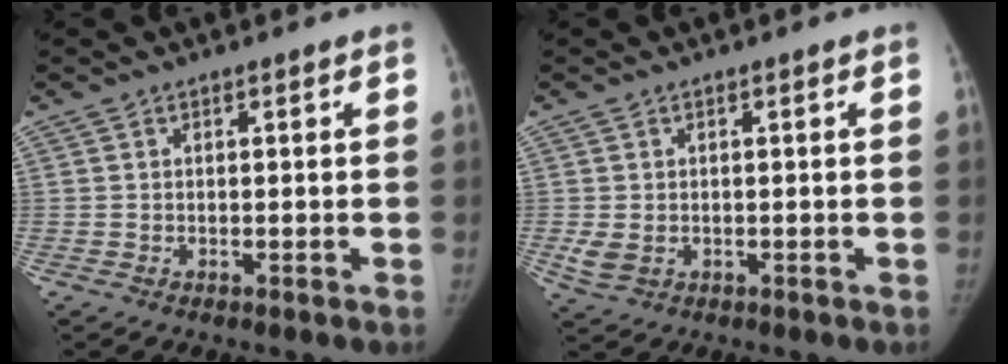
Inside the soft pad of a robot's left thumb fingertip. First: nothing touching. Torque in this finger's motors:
{"motor_torque": [-0.09, 0.08, 0.29, -0.62, 0.13]}